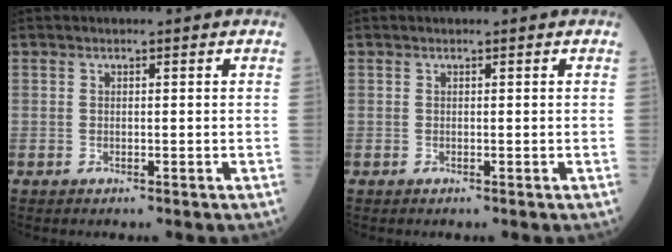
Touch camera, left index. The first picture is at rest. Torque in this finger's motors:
{"motor_torque": [0.17, 0.04, -0.01, 0.00]}